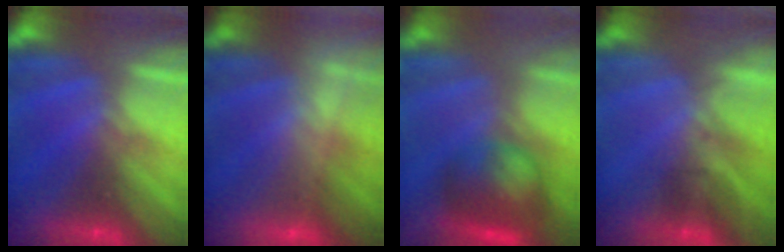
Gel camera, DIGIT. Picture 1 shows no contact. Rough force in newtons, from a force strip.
{"total": 2.4}
{"total": 8.6}
{"total": 1.7}